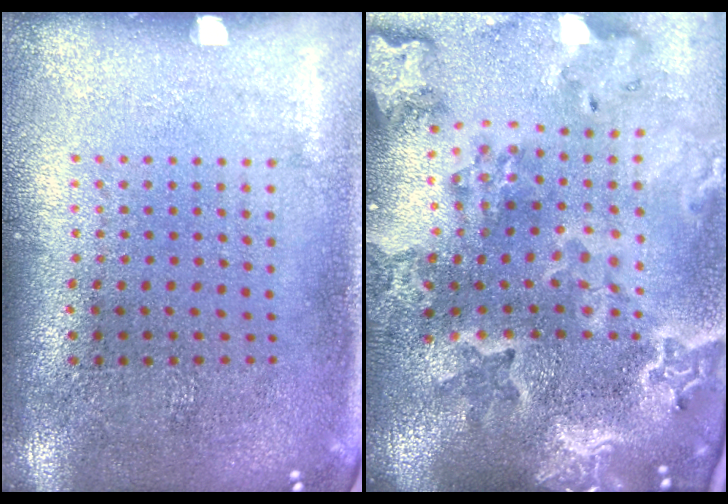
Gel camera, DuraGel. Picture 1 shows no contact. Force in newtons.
{"total": 4.1, "press": 3.5, "slide": 2.2}